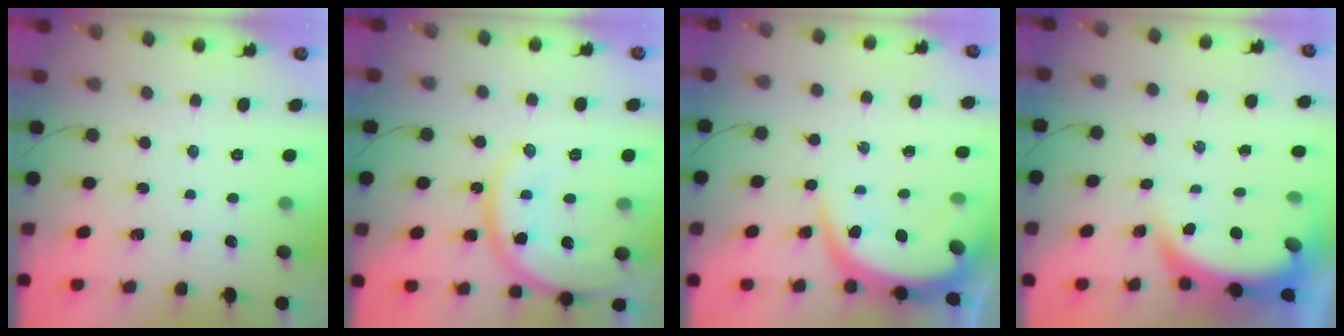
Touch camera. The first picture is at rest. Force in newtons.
{"total": 17.0, "press": 16.8, "slide": 2.1}
{"total": 9.0, "press": 9.0, "slide": 0.9}
{"total": 6.3, "press": 6.3, "slide": 0.9}